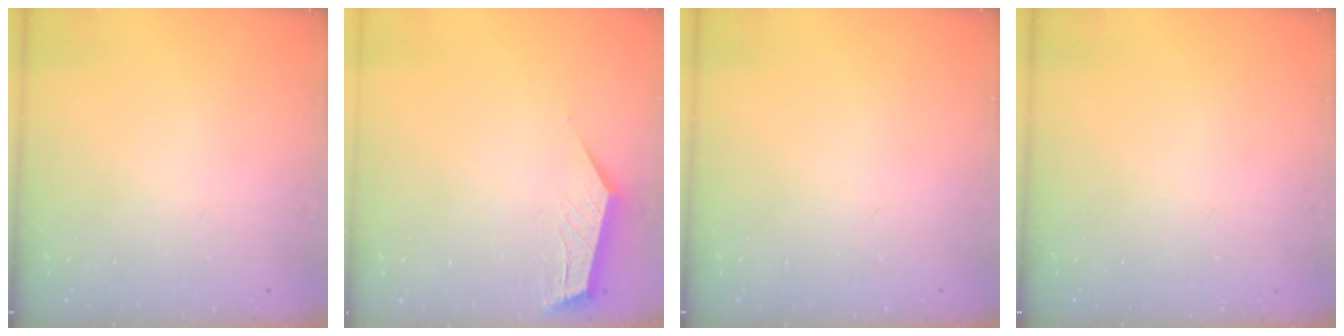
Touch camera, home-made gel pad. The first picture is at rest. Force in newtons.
{"total": 2.0, "press": 2.0, "slide": 0.3}
{"total": 0.0}
{"total": 0.0}